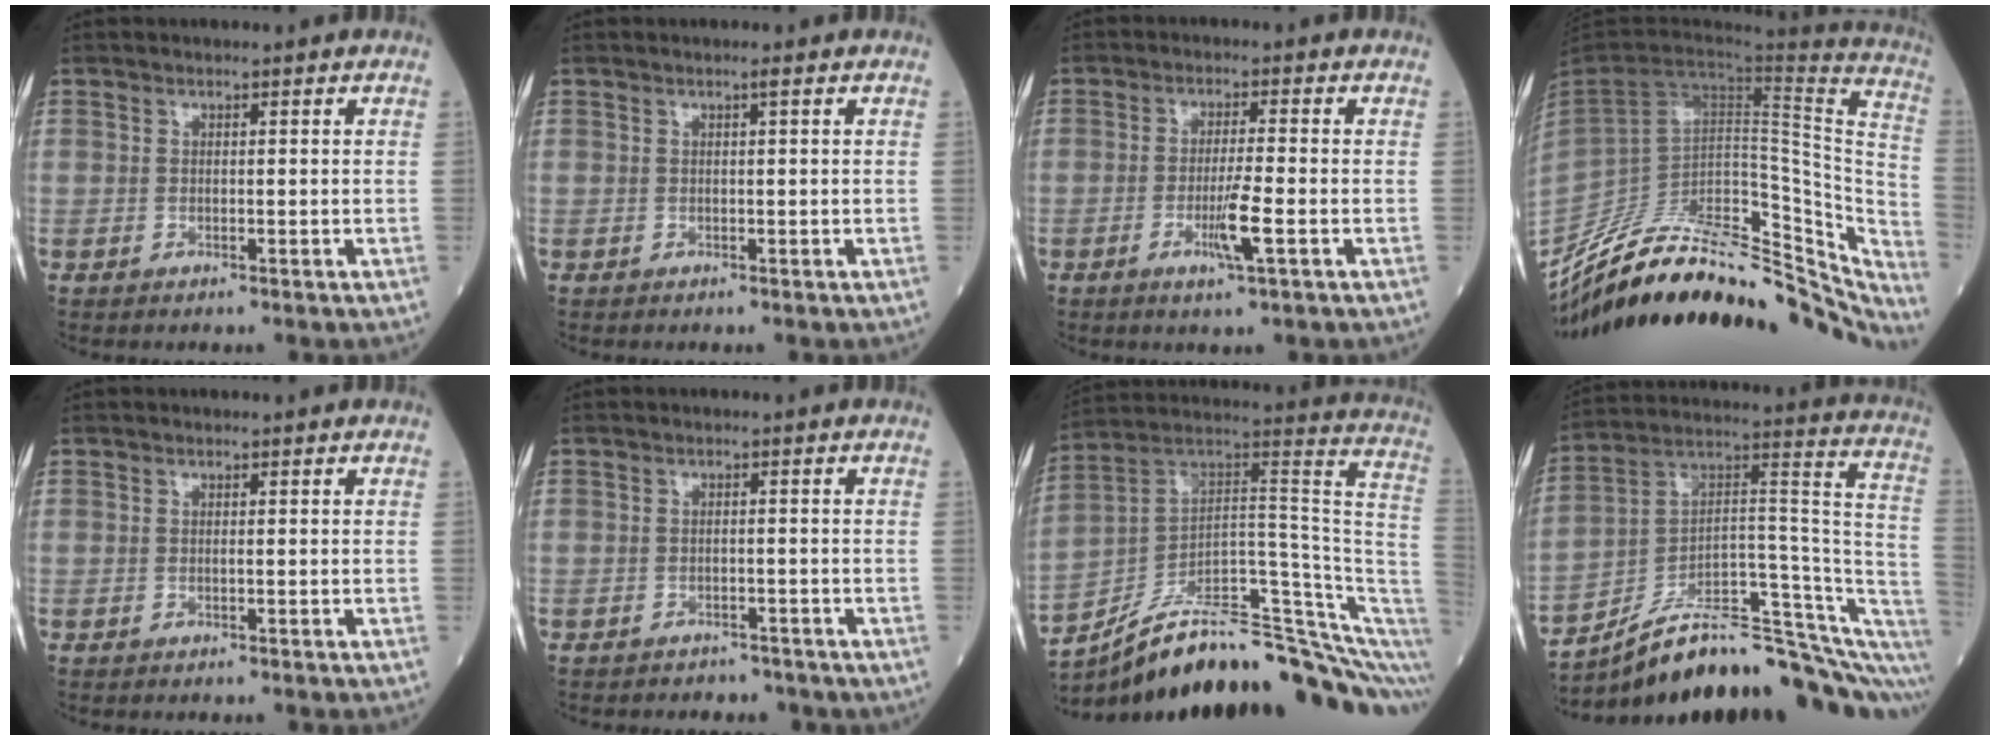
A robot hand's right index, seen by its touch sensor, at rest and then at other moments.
{"total": 0.5, "force": [0.2, -0.1, 0.5], "torque": [-0.011, -0.001, 0.007]}
{"total": 5.0, "force": [-1.8, -0.2, 4.6], "torque": [-0.086, -0.009, -0.033]}
{"total": 35.9, "force": [-29.7, 11.1, 16.9], "torque": [-0.232, -0.022, -0.418]}
{"total": 0.0}
{"total": 4.8, "force": [-4.0, 2.5, 0.6], "torque": [-0.012, 0.009, -0.043]}
{"total": 23.1, "force": [-17.4, 3.9, 14.7], "torque": [-0.135, 0.069, -0.263]}
{"total": 22.8, "force": [-17.8, 4.9, 13.4], "torque": [-0.130, 0.062, -0.260]}